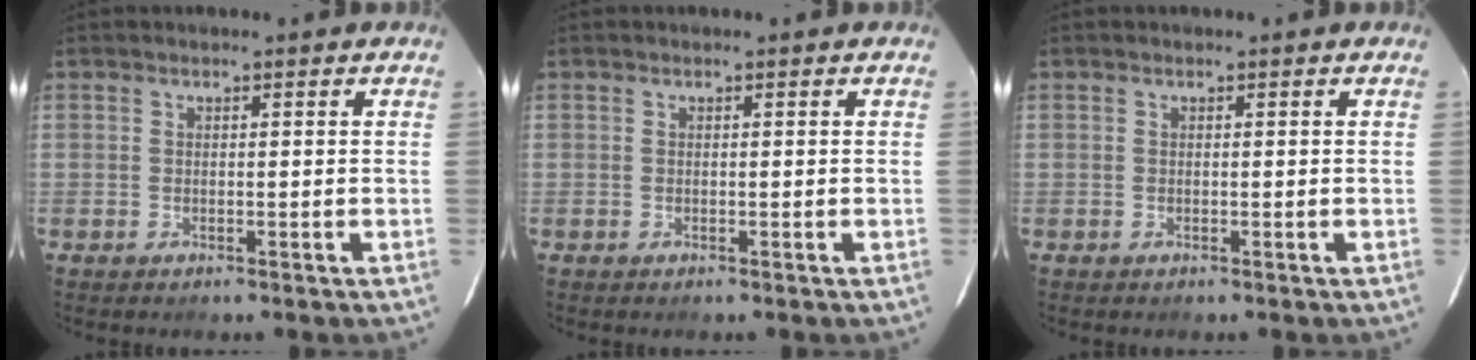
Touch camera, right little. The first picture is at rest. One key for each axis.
{"total": 0.0}
{"total": 0.0}